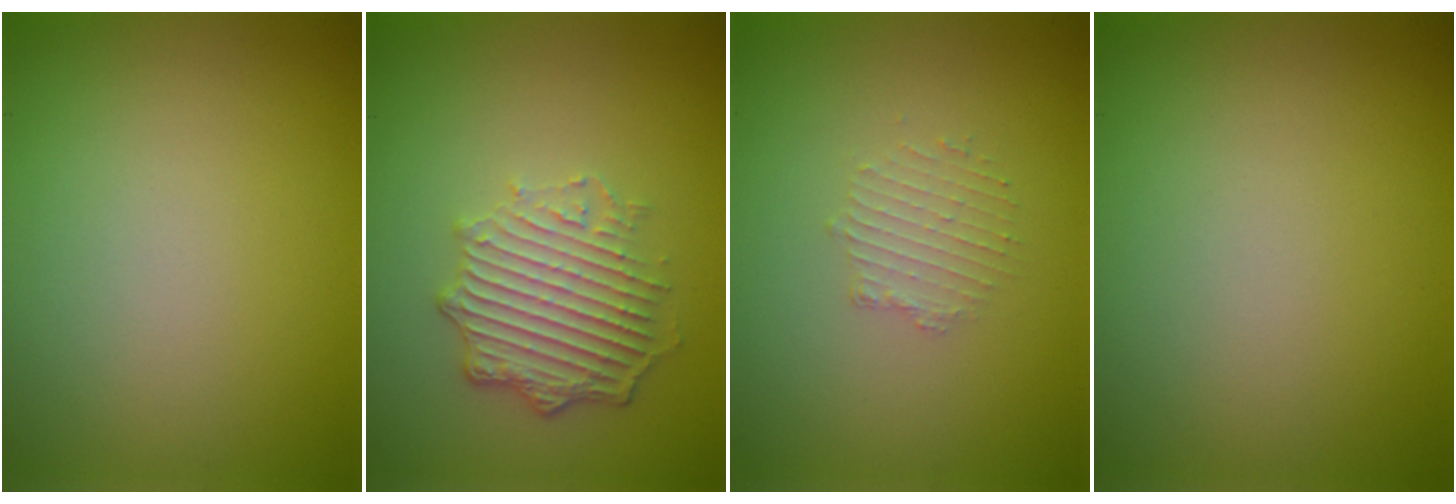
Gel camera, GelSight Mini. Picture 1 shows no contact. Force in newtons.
{"total": 4.1, "press": 3.2, "slide": 2.5}
{"total": 1.3, "press": 0.7, "slide": 1.1}
{"total": 0.0}